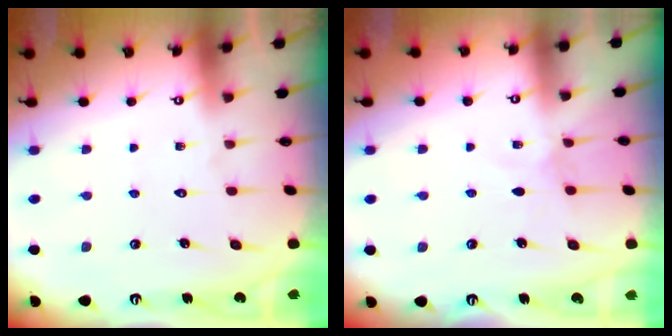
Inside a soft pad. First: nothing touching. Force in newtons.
{"total": 2.3, "press": 2.3, "slide": 0.4}